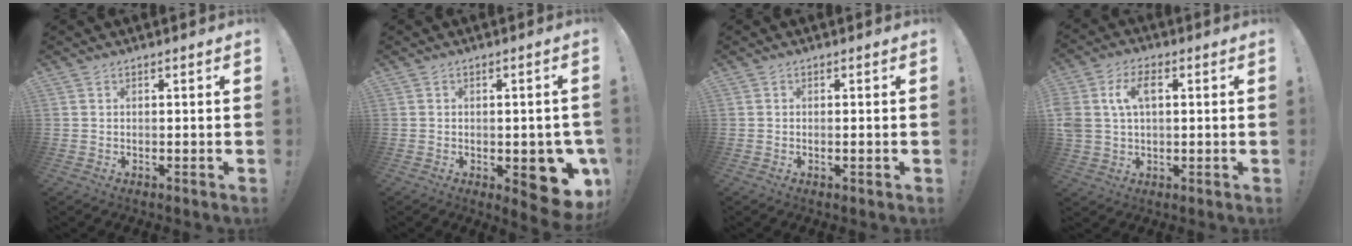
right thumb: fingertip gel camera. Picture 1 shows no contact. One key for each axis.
{"total": 11.1, "fx": -3.5, "fy": 5.2, "fz": 9.1, "tx": -0.090, "ty": 0.016, "tz": -0.044}
{"total": 0.7, "fx": -0.2, "fy": -0.2, "fz": 0.7, "tx": -0.009, "ty": -0.002, "tz": -0.005}
{"total": 8.6, "fx": 2.1, "fy": 5.7, "fz": 6.2, "tx": -0.133, "ty": 0.013, "tz": 0.040}